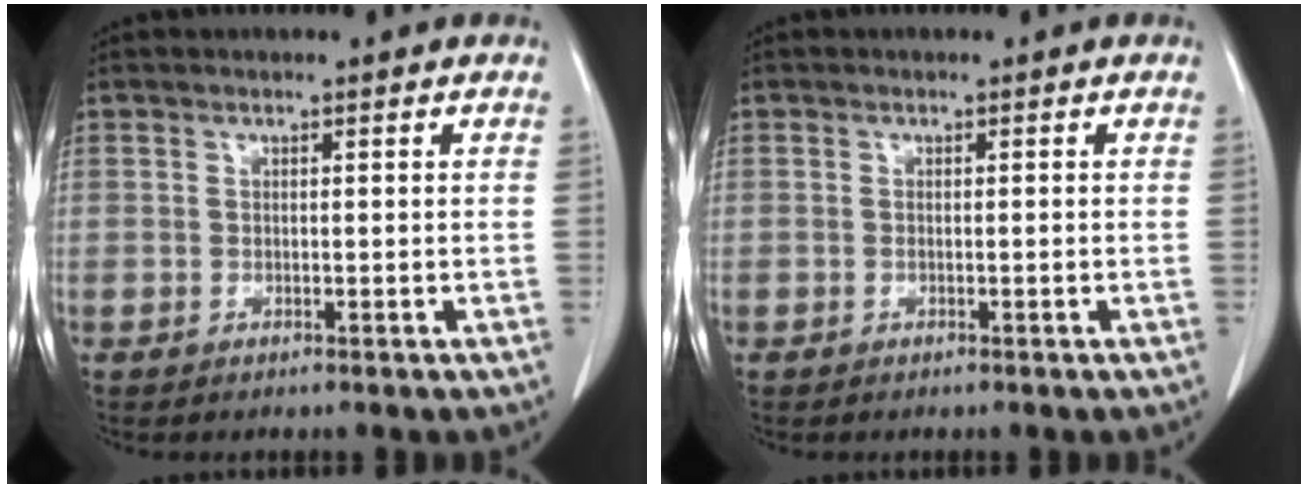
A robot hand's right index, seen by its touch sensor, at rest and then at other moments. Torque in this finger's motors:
{"motor_torque": [0.12, -0.10, 0.10, 0.01]}